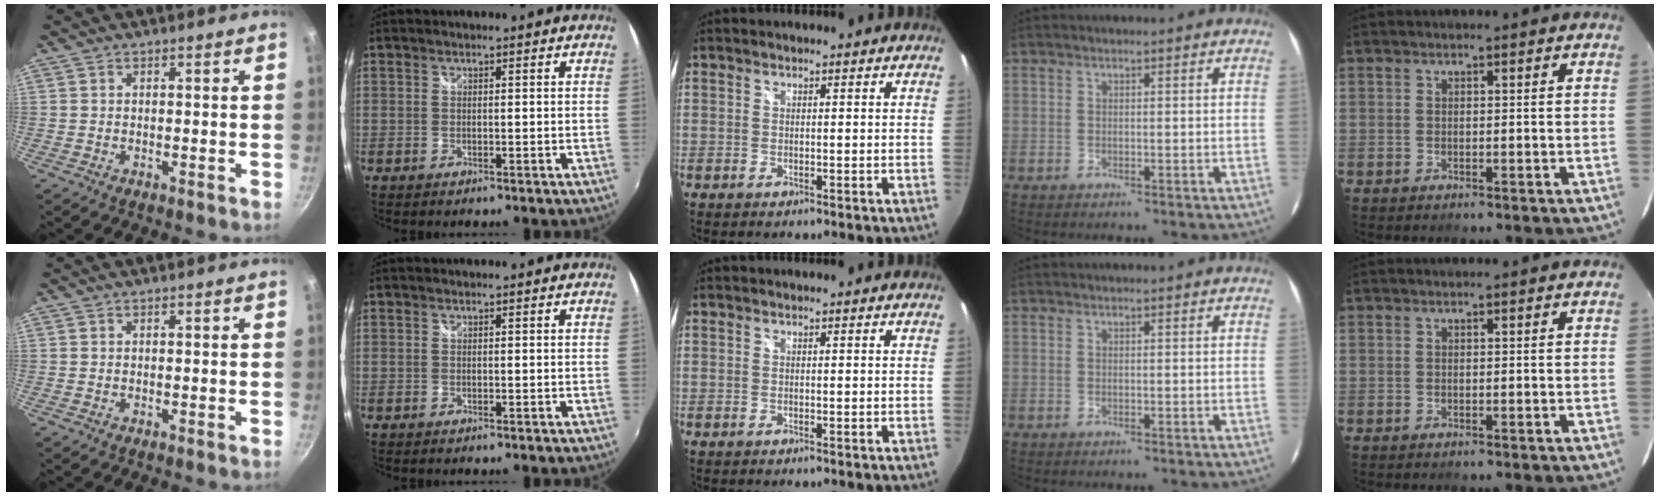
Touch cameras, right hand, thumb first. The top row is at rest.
{}